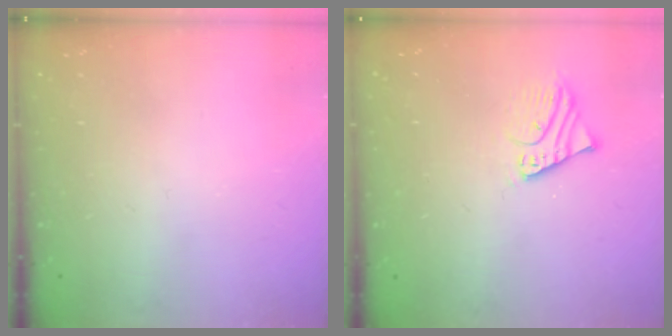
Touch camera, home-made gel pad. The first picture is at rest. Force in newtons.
{"total": 1.8, "press": 1.8, "slide": 0.1}